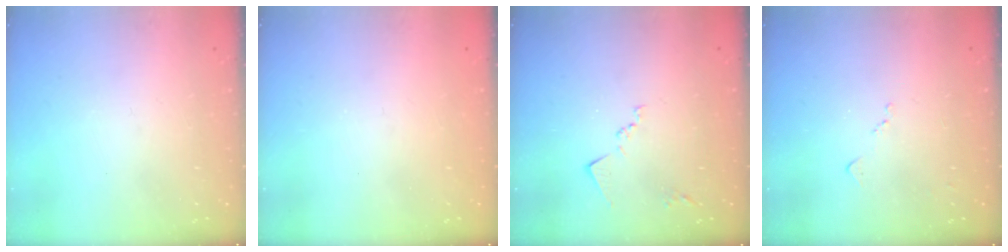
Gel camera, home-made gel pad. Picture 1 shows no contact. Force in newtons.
{"total": 1.5, "press": 1.3, "slide": 0.9}
{"total": 8.4, "press": 8.3, "slide": 0.9}
{"total": 6.1, "press": 6.0, "slide": 0.8}